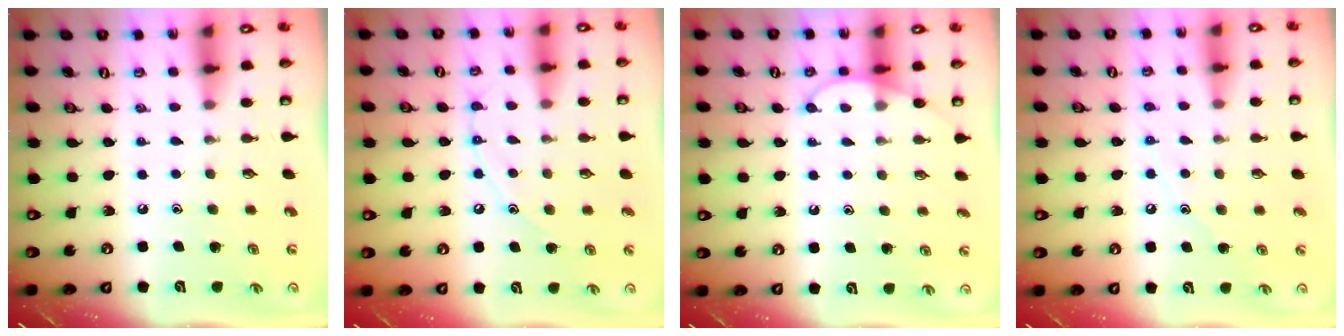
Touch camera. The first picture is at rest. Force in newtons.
{"total": 8.0, "press": 8.0, "slide": 0.7}
{"total": 6.5, "press": 6.5, "slide": 0.5}
{"total": 6.5, "press": 6.5, "slide": 0.7}